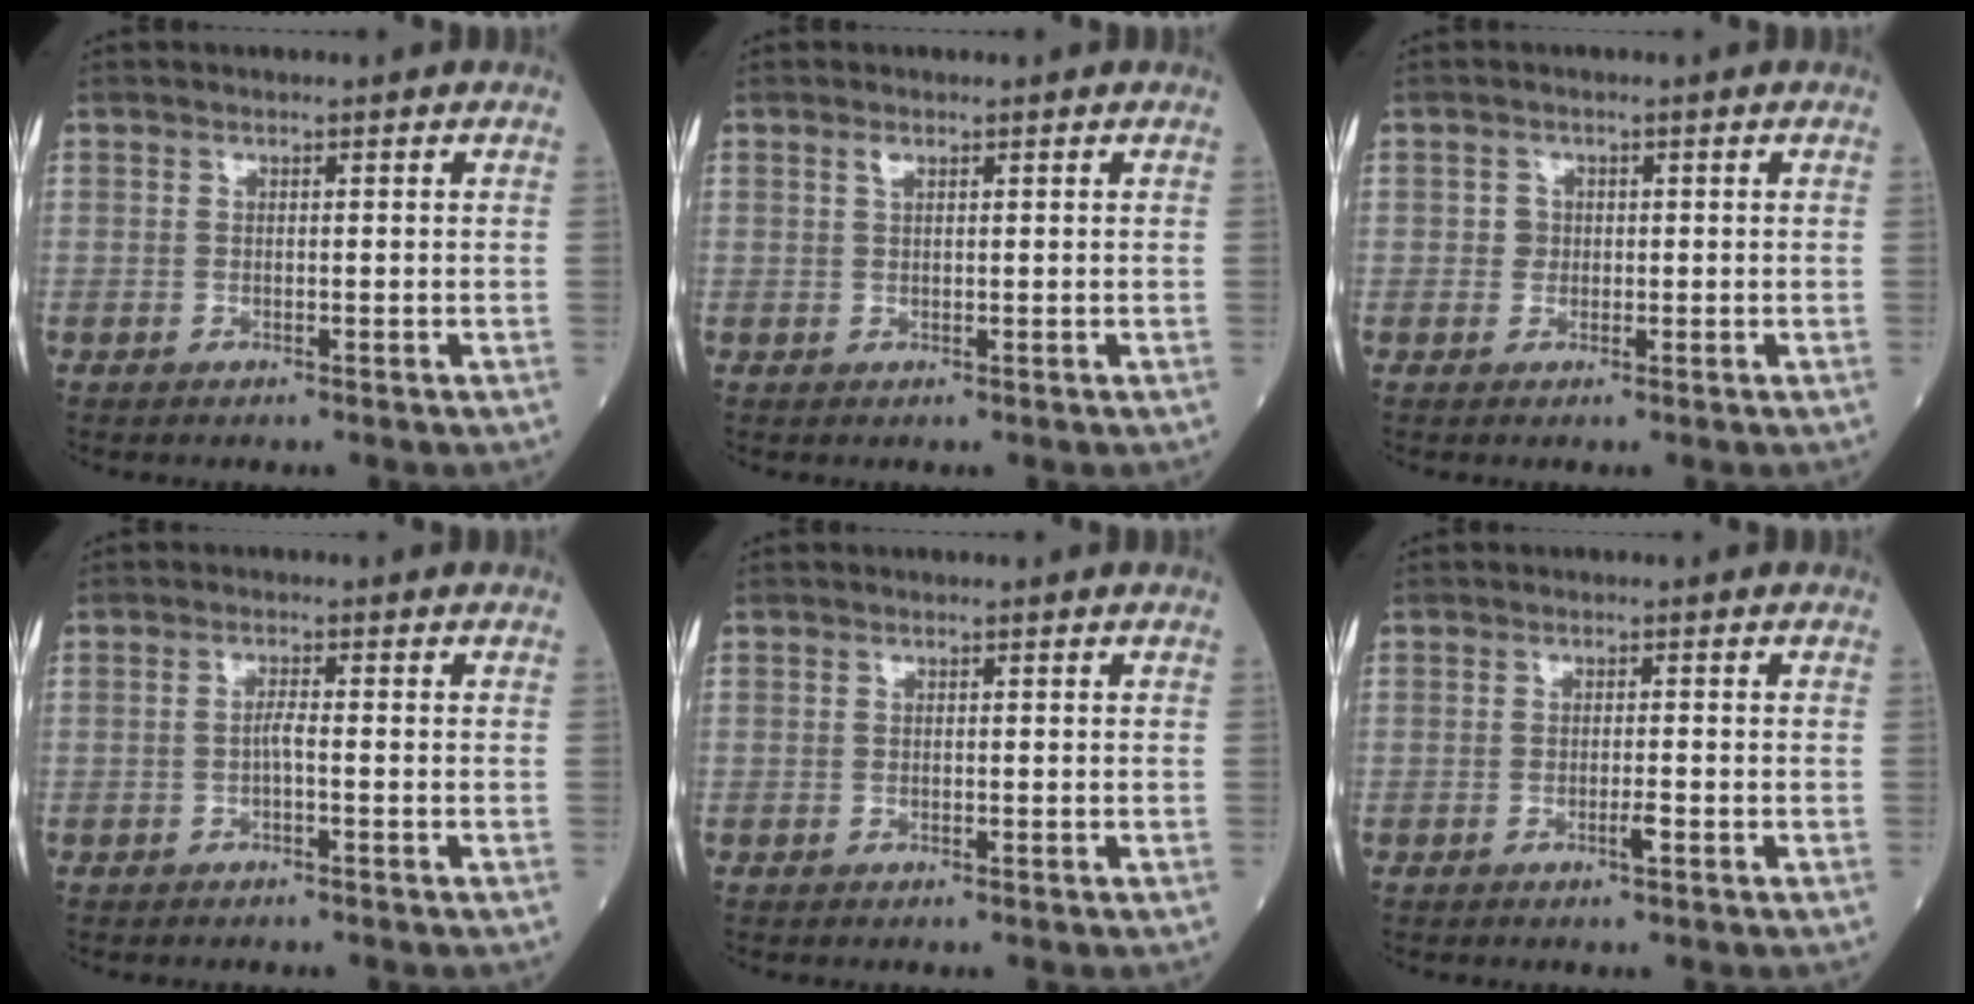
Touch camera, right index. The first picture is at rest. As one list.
[{"total": 0.9, "force": [0.6, 0.3, 0.6], "torque": [-0.015, 0.003, 0.011]}, {"total": 1.3, "force": [0.0, 1.3, 0.3], "torque": [0.000, 0.005, 0.001]}, {"total": 1.4, "force": [-0.5, 0.0, 1.3], "torque": [-0.024, 0.002, -0.011]}, {"total": 0.0}, {"total": 1.4, "force": [-0.7, 0.0, 1.2], "torque": [-0.024, -0.001, -0.013]}]